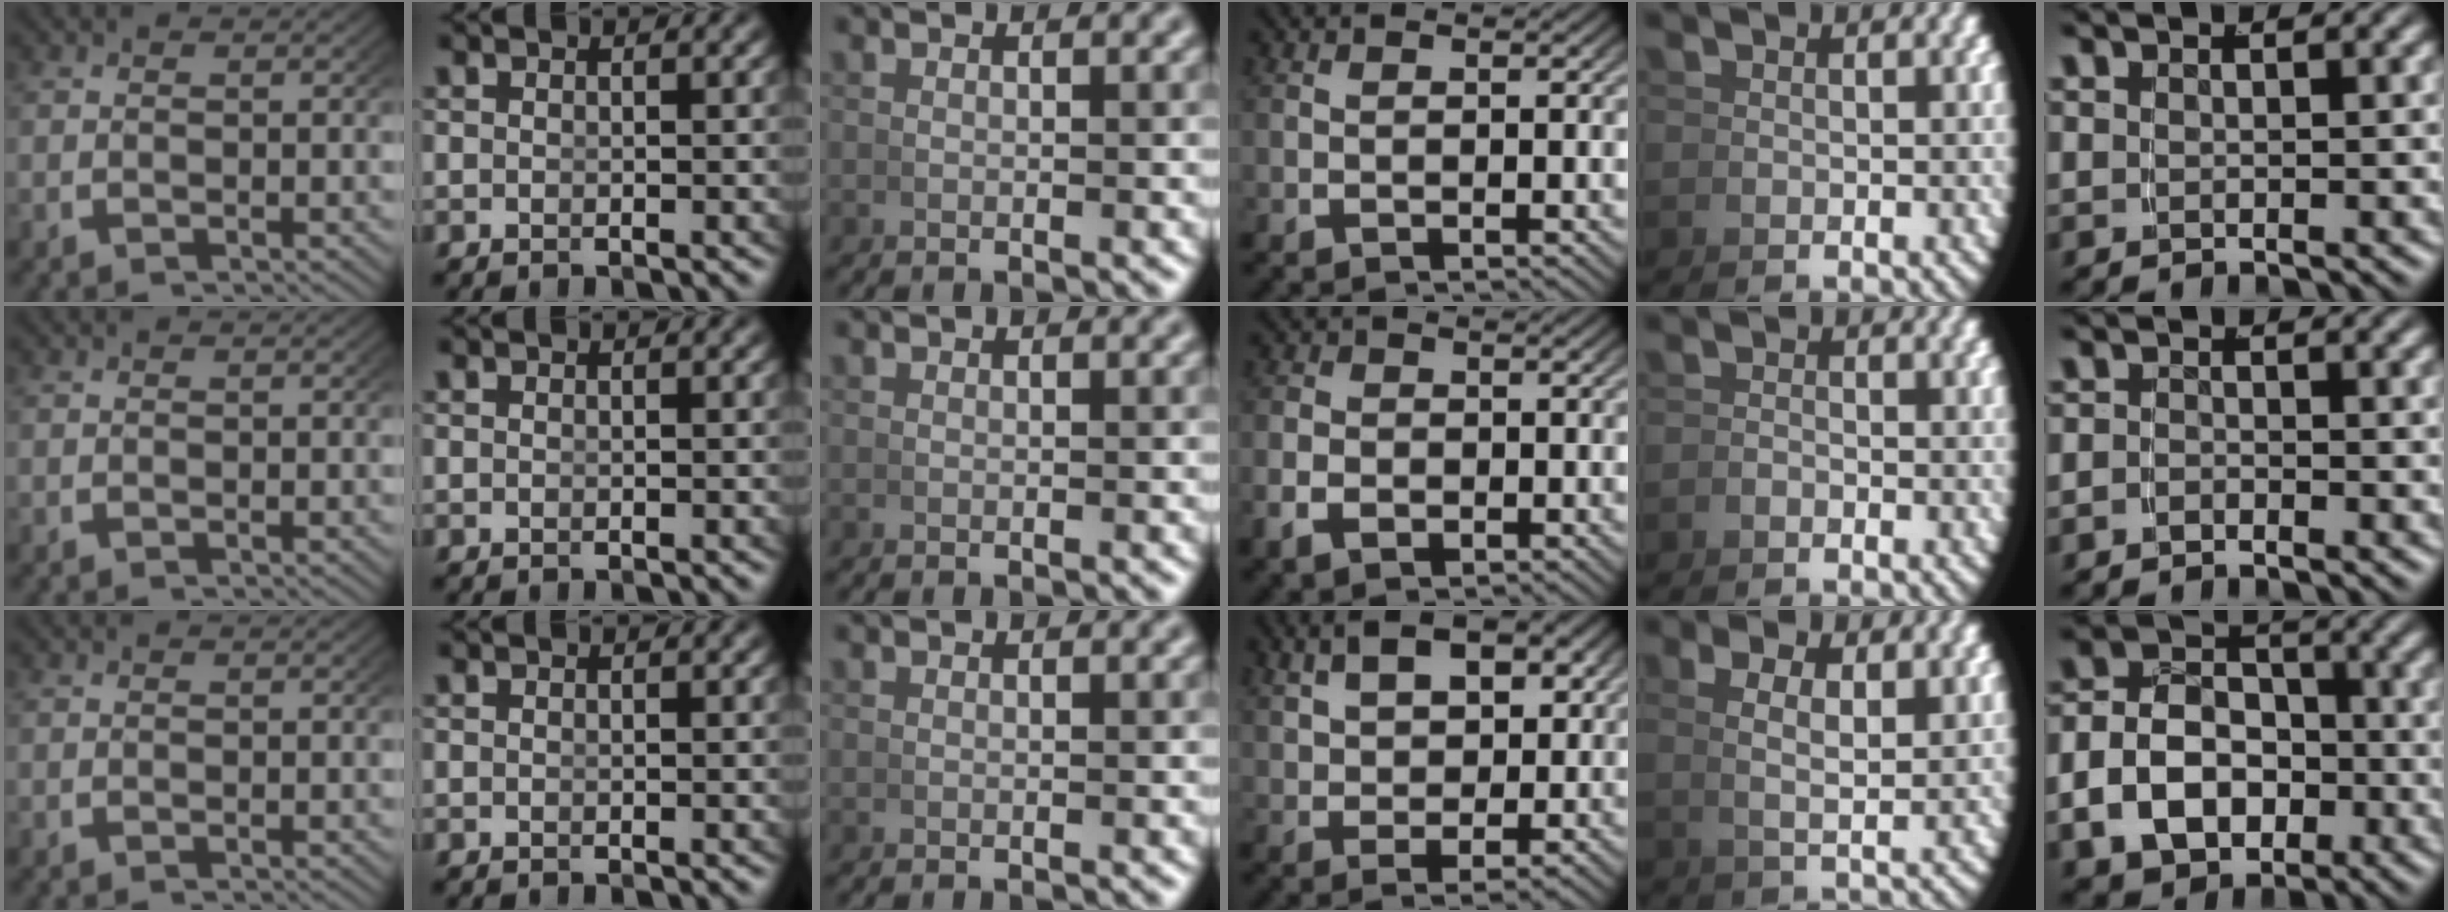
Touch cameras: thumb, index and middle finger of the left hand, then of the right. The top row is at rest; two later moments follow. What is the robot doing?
{"motion": "lift_and_place", "object": "hoodie"}